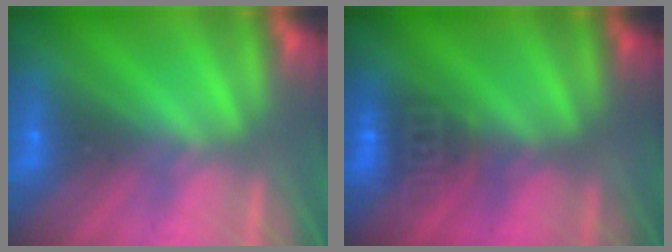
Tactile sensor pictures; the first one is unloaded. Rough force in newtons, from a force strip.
{"total": 3.3}